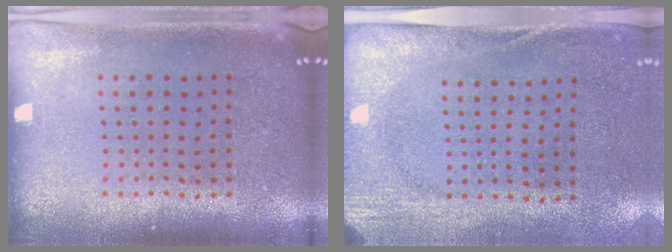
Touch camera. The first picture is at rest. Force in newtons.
{"total": 2.7, "press": 2.1, "slide": 1.7}